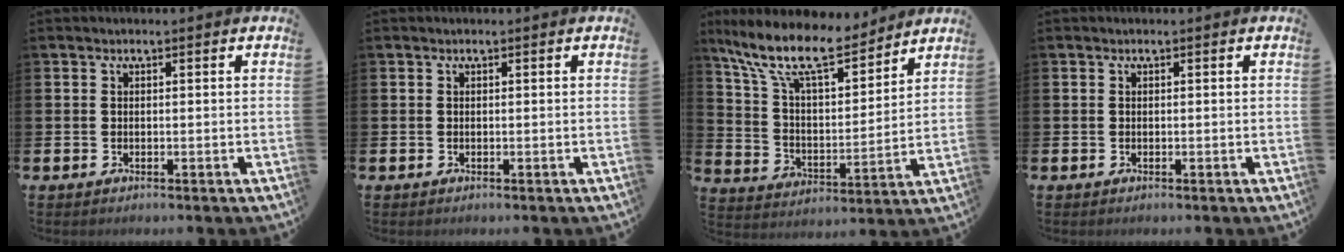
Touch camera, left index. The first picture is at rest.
{"total": 0.0}
{"total": 12.5, "force": [10.7, 3.6, 5.6], "torque": [-0.146, -0.060, 0.186]}
{"total": 0.0}